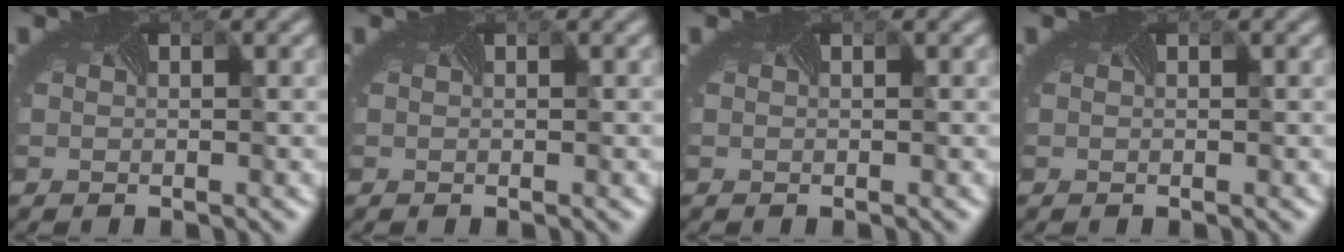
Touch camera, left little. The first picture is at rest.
{"total": 0.0}
{"total": 0.0}
{"total": 0.0}